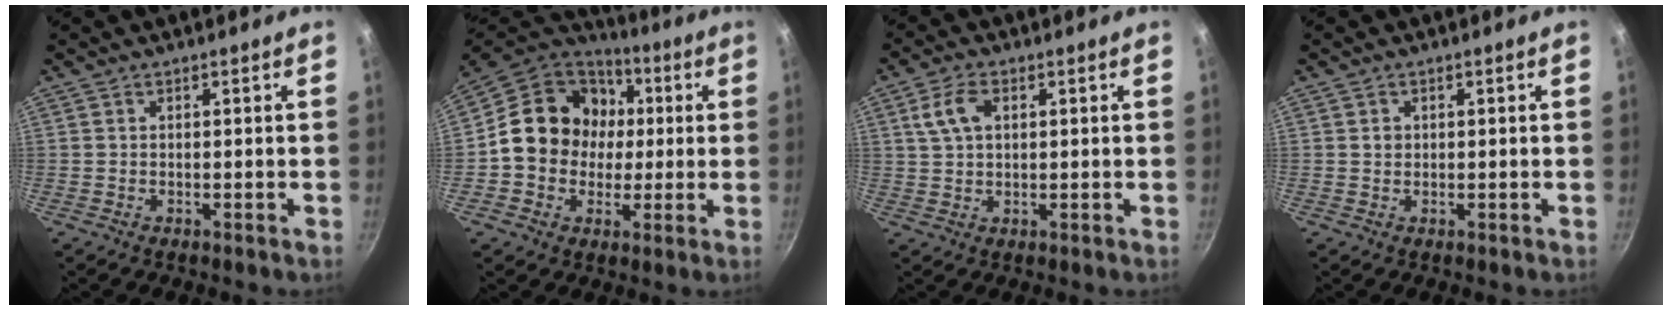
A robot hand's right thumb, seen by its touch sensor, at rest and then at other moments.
{"total": 17.5, "force": [1.2, 15.4, 8.4], "torque": [-0.110, 0.029, 0.008]}
{"total": 6.0, "force": [1.9, 3.7, 4.3], "torque": [-0.078, 0.006, 0.034]}
{"total": 1.3, "force": [0.2, 1.1, 0.5], "torque": [-0.004, 0.003, 0.003]}